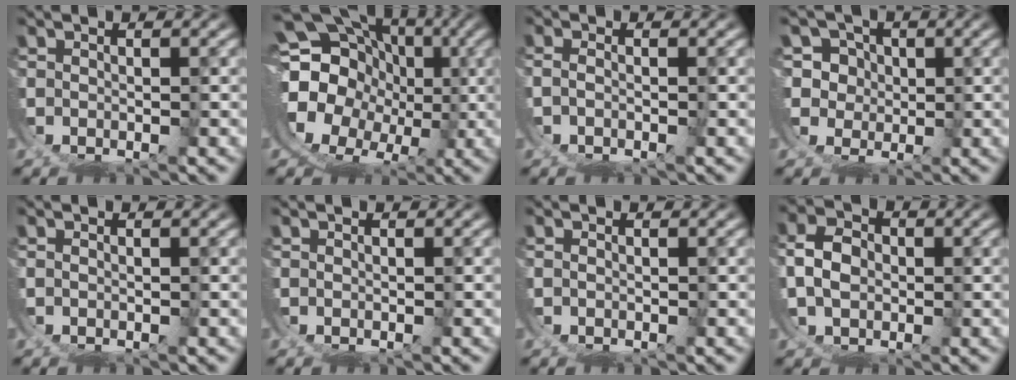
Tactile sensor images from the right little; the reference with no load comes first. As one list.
[{"total": 19.8, "force": [0.5, 16.6, 10.8], "torque": [-0.248, -0.053, 0.005]}, {"total": 1.3, "force": [-0.3, -0.8, 0.9], "torque": [-0.010, 0.001, -0.004]}, {"total": 8.1, "force": [0.4, 7.5, 3.1], "torque": [-0.100, -0.035, 0.012]}, {"total": 0.0}, {"total": 0.0}, {"total": 0.8, "force": [0.1, -0.8, 0.2], "torque": [0.005, 0.002, 0.002]}, {"total": 3.0, "force": [0.5, 1.8, 2.4], "torque": [-0.044, -0.004, 0.016]}]